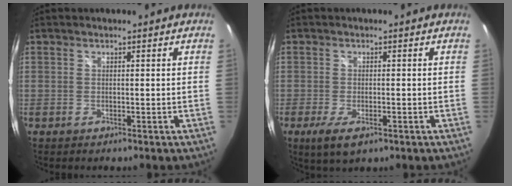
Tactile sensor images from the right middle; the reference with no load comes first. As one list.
[{"total": 4.6, "force": [-2.1, 1.7, 3.7], "torque": [-0.080, -0.015, -0.037]}]